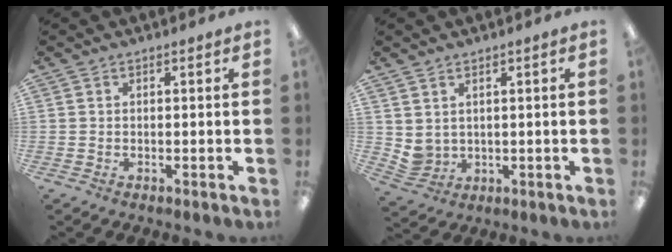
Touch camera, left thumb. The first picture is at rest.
{"total": 3.6, "force": [2.4, 2.6, 0.7], "torque": [-0.021, -0.010, 0.048]}